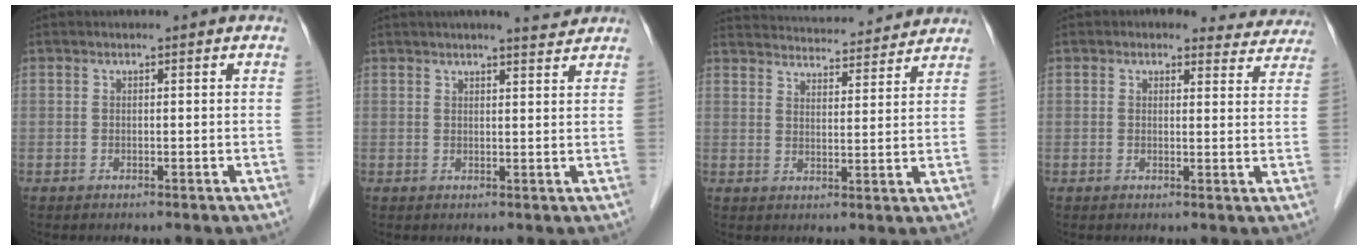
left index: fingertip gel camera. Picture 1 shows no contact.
{"total": 3.9, "force": [3.6, 0.1, 1.5], "torque": [-0.025, 0.007, 0.045]}
{"total": 17.1, "force": [16.4, 2.6, 4.1], "torque": [-0.064, 0.028, 0.224]}
{"total": 7.4, "force": [6.6, 3.3, 0.6], "torque": [0.026, 0.000, 0.050]}